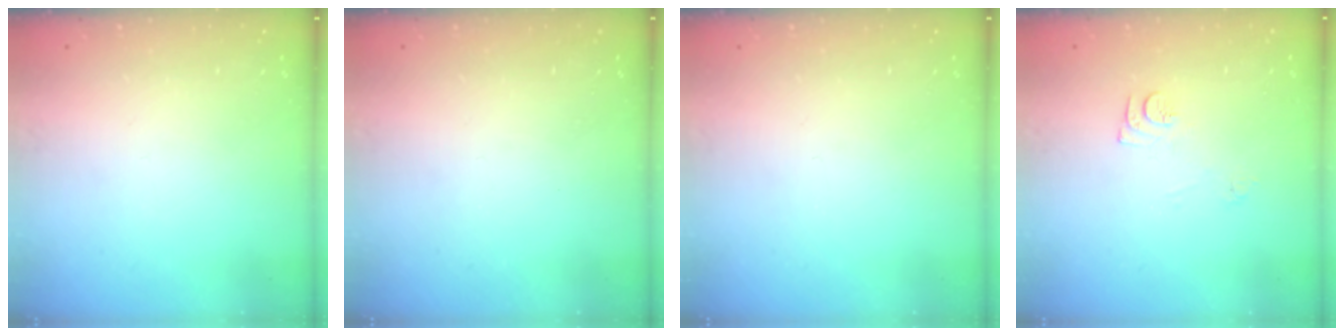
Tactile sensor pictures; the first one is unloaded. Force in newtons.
{"total": 0.0}
{"total": 0.0}
{"total": 7.7, "press": 7.7, "slide": 0.8}